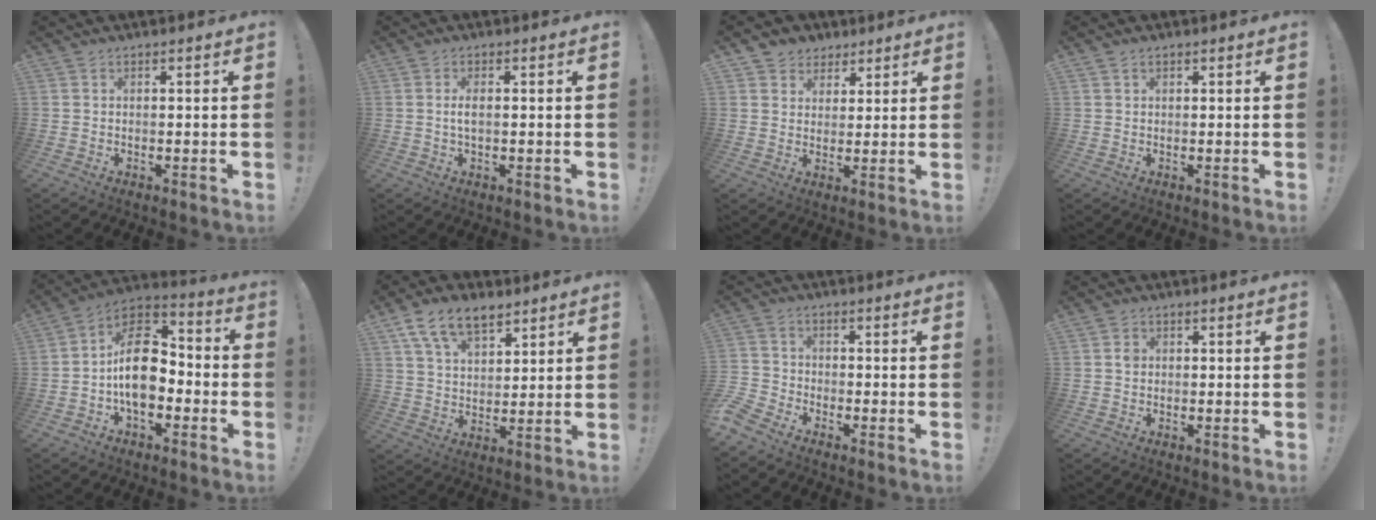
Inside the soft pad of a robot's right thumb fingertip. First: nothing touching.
{"total": 2.9, "force": [0.0, 1.1, 2.7], "torque": [-0.048, 0.003, -0.001]}
{"total": 5.7, "force": [3.1, 4.8, 0.5], "torque": [-0.006, -0.022, 0.063]}
{"total": 0.9, "force": [0.6, 0.6, 0.3], "torque": [0.001, -0.001, 0.011]}
{"total": 17.1, "force": [-1.5, 10.9, 13.1], "torque": [-0.228, 0.021, -0.020]}
{"total": 12.7, "force": [7.7, 7.2, 7.1], "torque": [-0.120, -0.029, 0.145]}
{"total": 5.5, "force": [-4.3, 3.1, 1.6], "torque": [-0.052, 0.016, -0.084]}
{"total": 1.4, "force": [0.2, 1.3, 0.5], "torque": [0.000, -0.001, 0.000]}